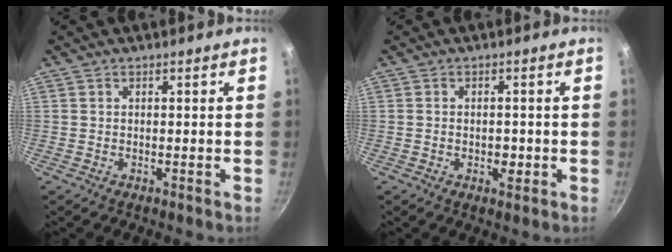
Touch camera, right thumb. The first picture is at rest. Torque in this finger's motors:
{"motor_torque": [-0.54, -0.06, -0.19, -0.02, -0.01]}